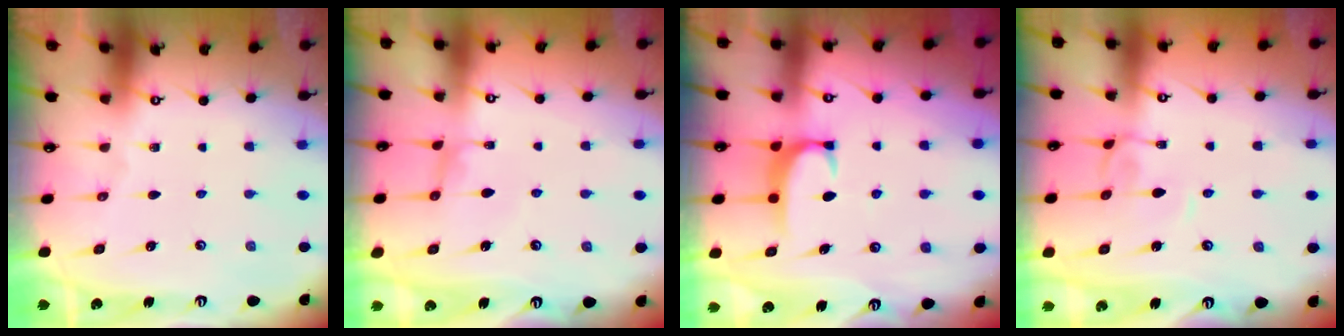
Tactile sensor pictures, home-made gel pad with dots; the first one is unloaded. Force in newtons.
{"total": 0.6, "press": 0.1, "slide": 0.5}
{"total": 1.8, "press": 1.7, "slide": 0.5}
{"total": 2.3, "press": 2.2, "slide": 0.3}